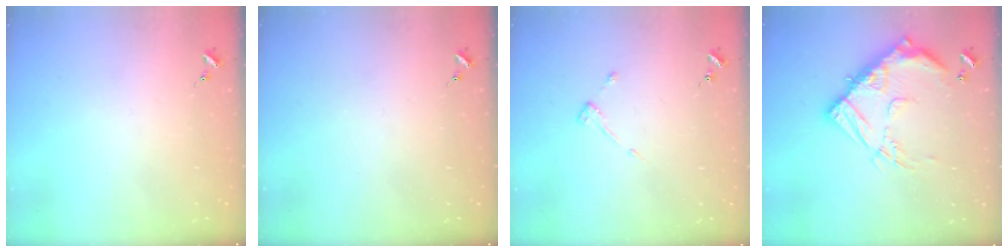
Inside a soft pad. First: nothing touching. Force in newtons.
{"total": 0.0}
{"total": 2.9, "press": 2.9, "slide": 0.5}
{"total": 17.8, "press": 17.7, "slide": 1.9}